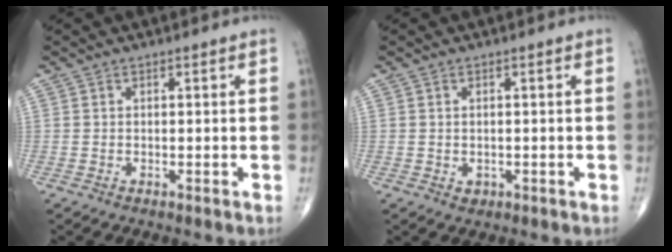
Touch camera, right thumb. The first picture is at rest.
{"total": 1.4, "force": [-0.2, 1.1, 0.8], "torque": [-0.008, -0.001, 0.001]}